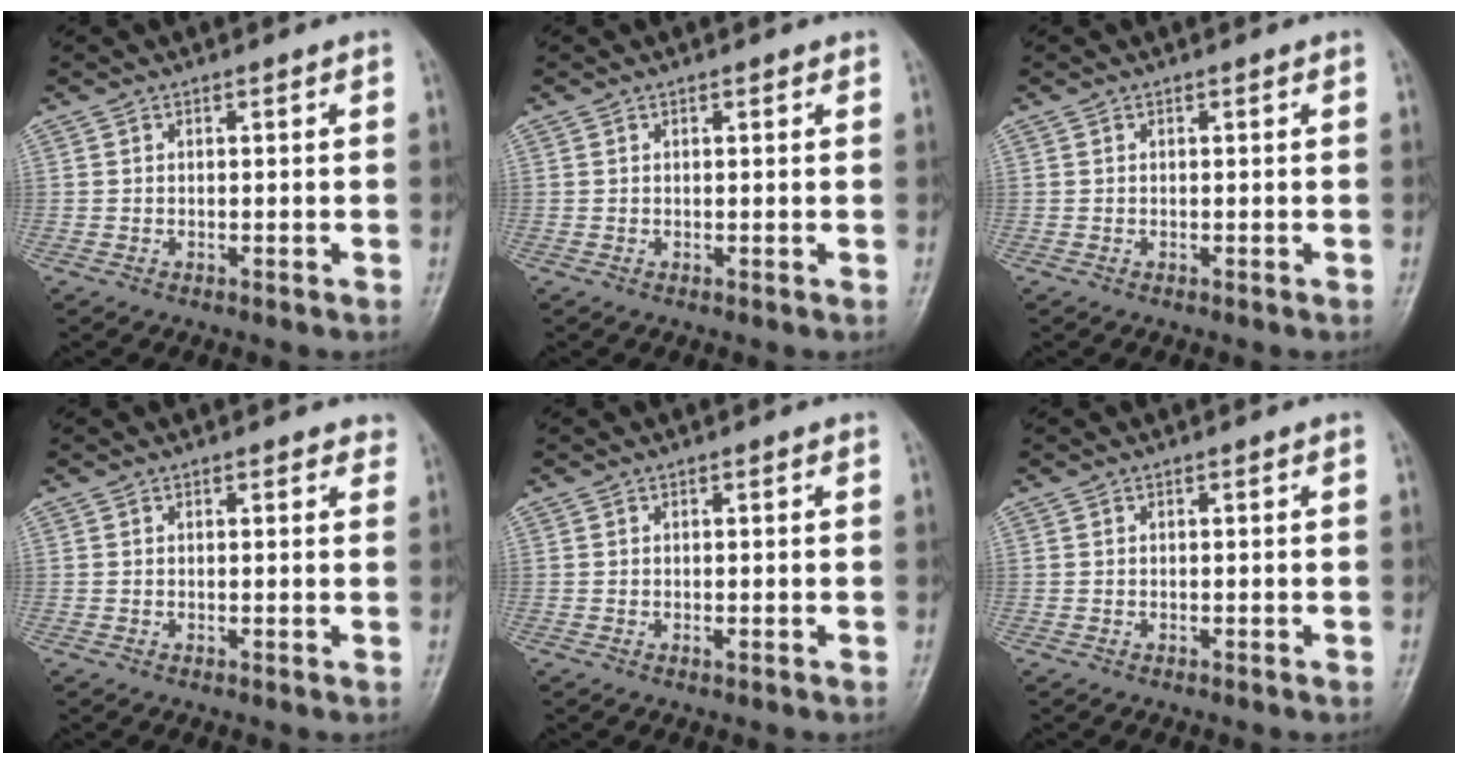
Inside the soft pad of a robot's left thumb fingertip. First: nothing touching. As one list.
[{"total": 0.7, "force": [0.5, 0.3, 0.4], "torque": [-0.005, -0.002, 0.004]}, {"total": 0.0}, {"total": 1.9, "force": [1.4, 0.9, 0.8], "torque": [0.010, -0.002, 0.009]}, {"total": 0.6, "force": [0.1, 0.2, 0.5], "torque": [-0.008, -0.001, 0.001]}, {"total": 0.0}]